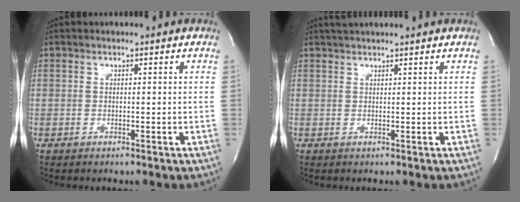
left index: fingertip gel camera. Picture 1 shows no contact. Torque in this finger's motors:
{"motor_torque": [-0.01, -0.11, 0.06, 0.02]}